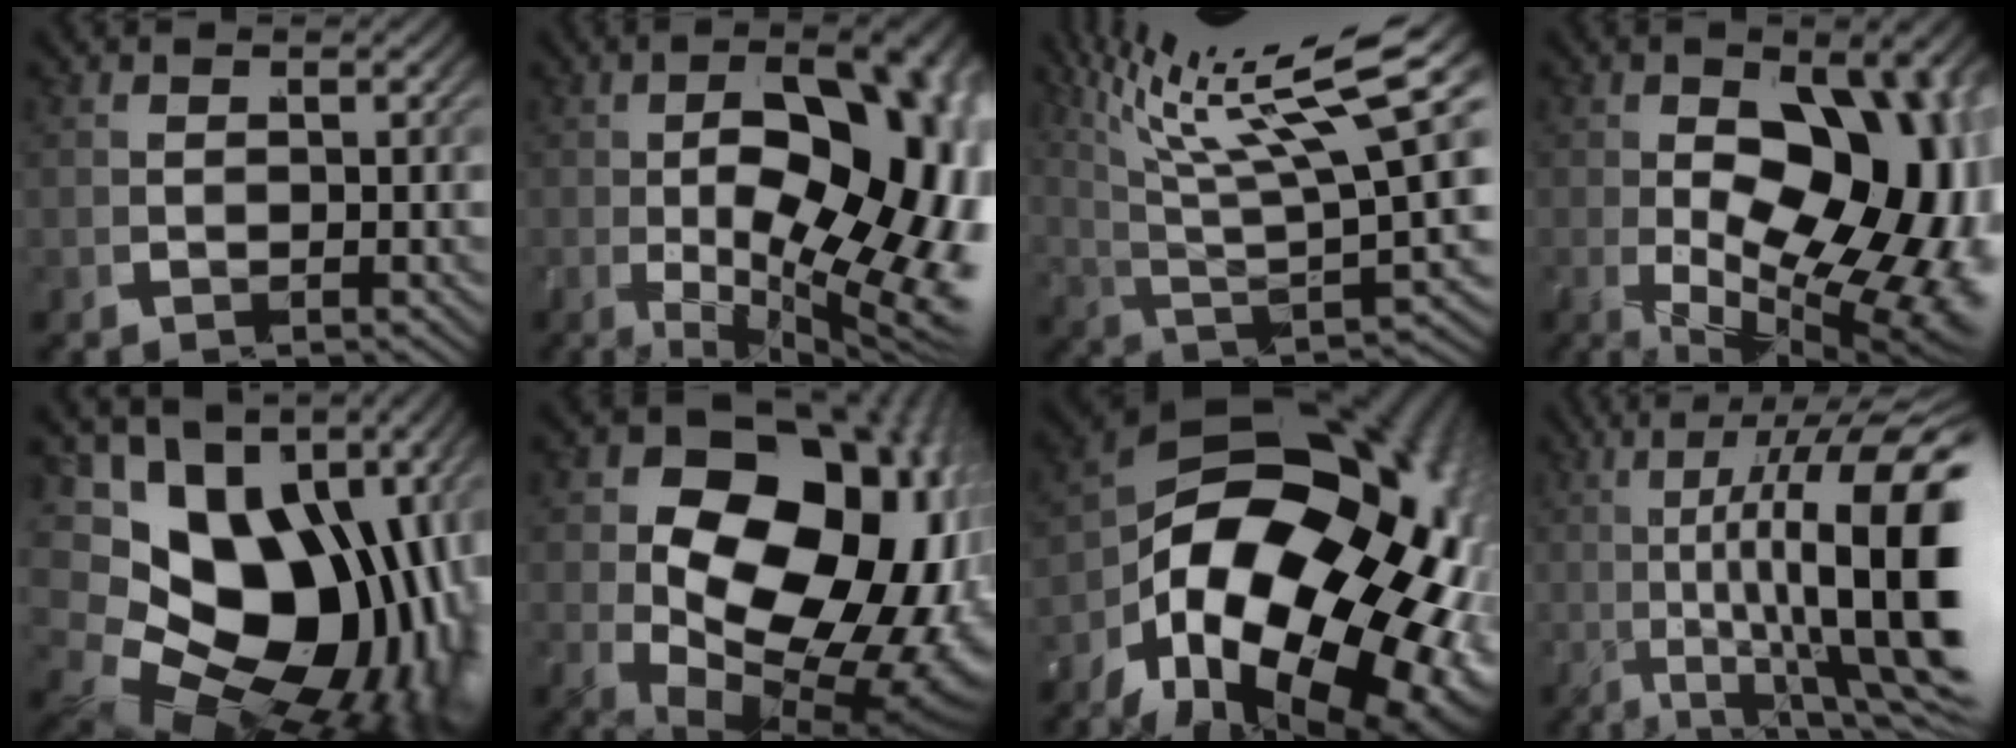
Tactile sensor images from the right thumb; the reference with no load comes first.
{"total": 20.9, "force": [-2.4, 11.9, 17.0], "torque": [-0.270, -0.057, 0.002]}
{"total": 12.6, "force": [7.1, 4.4, 9.5], "torque": [-0.156, 0.018, 0.118]}
{"total": 20.5, "force": [-3.6, 12.4, 15.9], "torque": [-0.267, -0.071, -0.008]}
{"total": 24.9, "force": [-2.4, 17.9, 17.2], "torque": [-0.319, -0.067, -0.006]}
{"total": 27.6, "force": [-0.1, 18.5, 20.5], "torque": [-0.335, -0.065, 0.031]}
{"total": 32.3, "force": [-2.3, 21.0, 24.5], "torque": [-0.386, -0.063, -0.008]}
{"total": 16.3, "force": [1.9, 8.0, 14.0], "torque": [-0.221, -0.010, 0.034]}